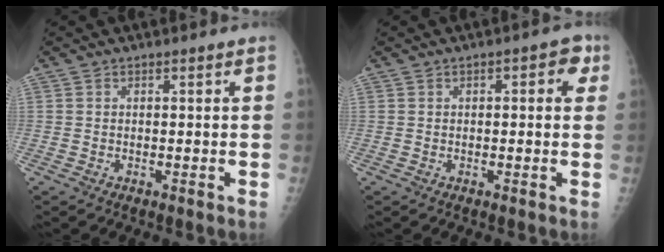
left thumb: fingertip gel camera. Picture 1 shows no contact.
{"total": 3.6, "force": [1.1, 1.7, 2.9], "torque": [-0.015, 0.004, 0.005]}